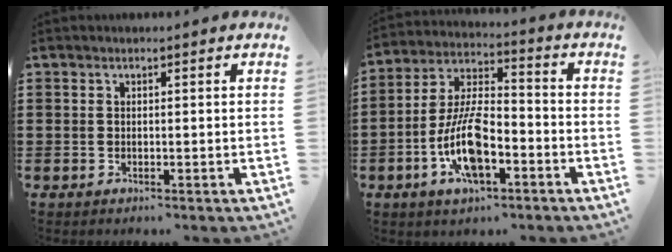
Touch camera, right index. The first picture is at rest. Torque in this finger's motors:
{"motor_torque": [2.14, 0.00, 1.05, 0.21]}